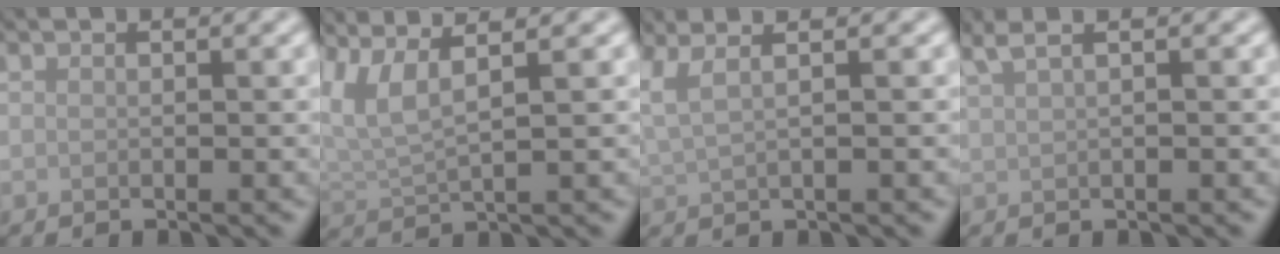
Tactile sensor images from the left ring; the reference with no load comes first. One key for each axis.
{"total": 4.1, "fx": 2.5, "fy": 0.9, "fz": 3.2, "tx": -0.077, "ty": 0.006, "tz": 0.057}
{"total": 3.8, "fx": 2.2, "fy": 1.3, "fz": 2.9, "tx": -0.052, "ty": 0.022, "tz": 0.024}
{"total": 3.5, "fx": 2.2, "fy": 1.4, "fz": 2.4, "tx": -0.028, "ty": 0.019, "tz": 0.014}